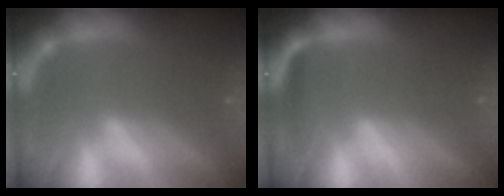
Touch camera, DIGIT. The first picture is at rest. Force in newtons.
{"total": 2.5}